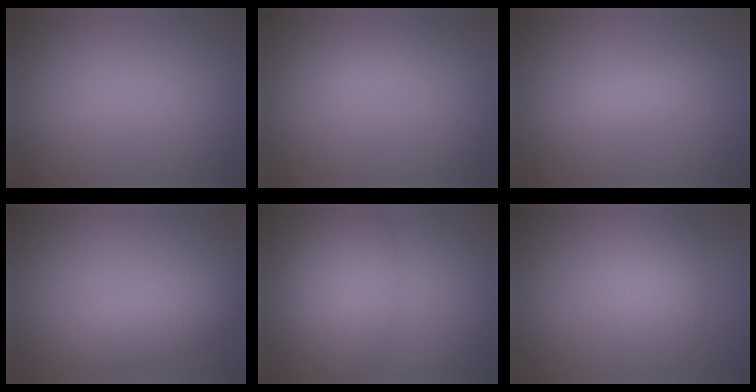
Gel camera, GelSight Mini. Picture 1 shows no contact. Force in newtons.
{"total": 1.1, "press": 1.1, "slide": 0.0}
{"total": 1.8, "press": 1.8, "slide": 0.0}
{"total": 3.3, "press": 3.3, "slide": 0.1}
{"total": 5.7, "press": 5.7, "slide": 0.3}
{"total": 3.4, "press": 3.4, "slide": 0.3}